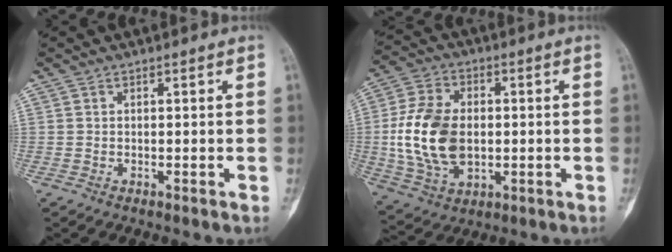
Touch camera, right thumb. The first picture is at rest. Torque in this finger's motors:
{"motor_torque": [1.60, 1.46, 0.74, -1.13, 0.16]}